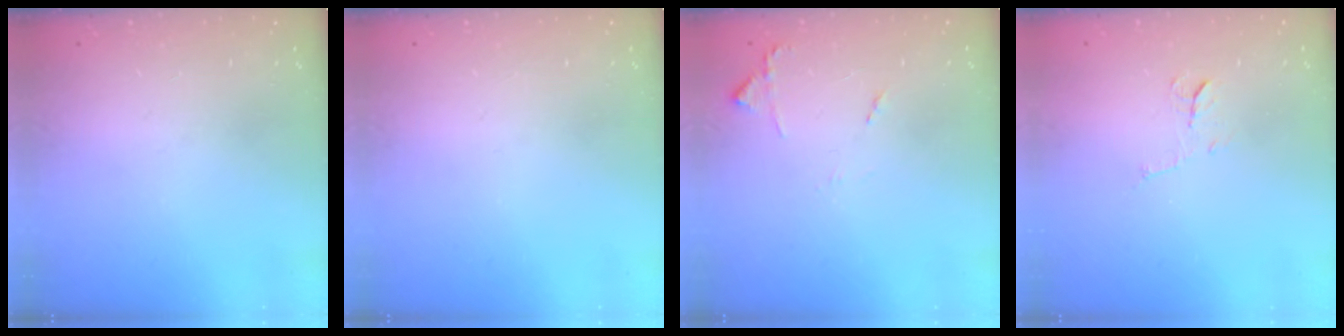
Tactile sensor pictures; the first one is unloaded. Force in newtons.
{"total": 0.0}
{"total": 7.8, "press": 7.7, "slide": 0.7}
{"total": 5.6, "press": 5.6, "slide": 0.4}